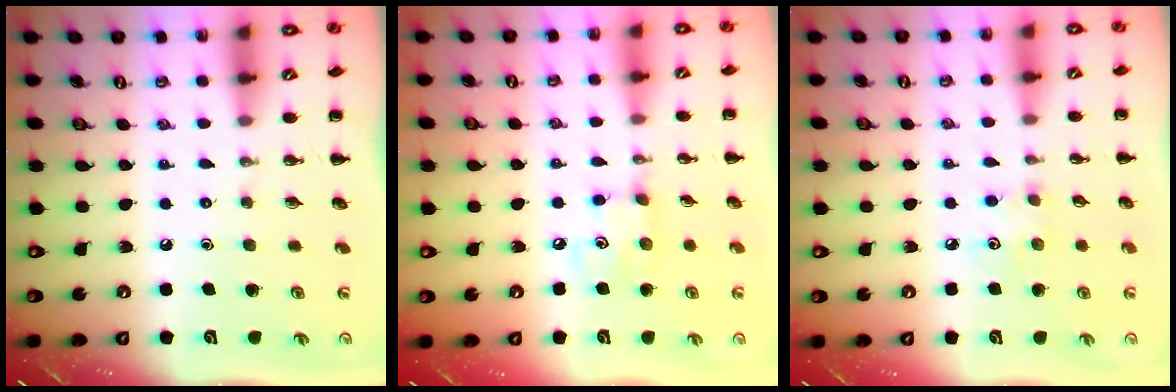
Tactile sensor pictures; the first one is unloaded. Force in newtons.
{"total": 4.6, "press": 4.6, "slide": 0.6}
{"total": 3.9, "press": 3.8, "slide": 1.0}